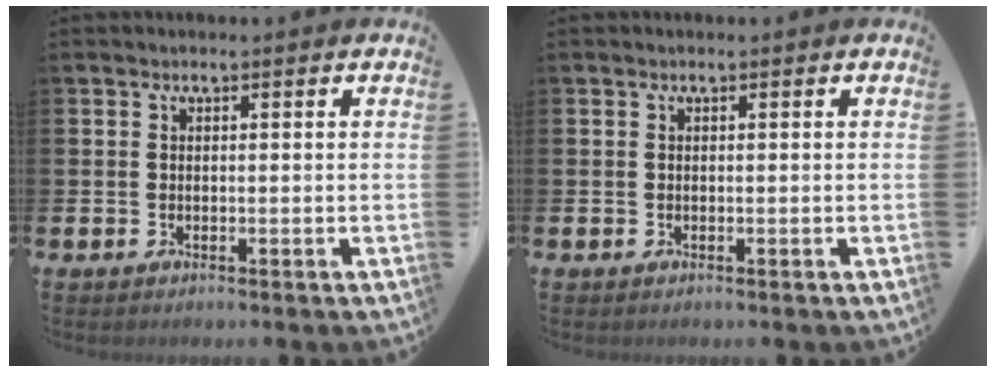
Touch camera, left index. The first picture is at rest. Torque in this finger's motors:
{"motor_torque": [0.00, 0.00, 0.00, 0.00]}